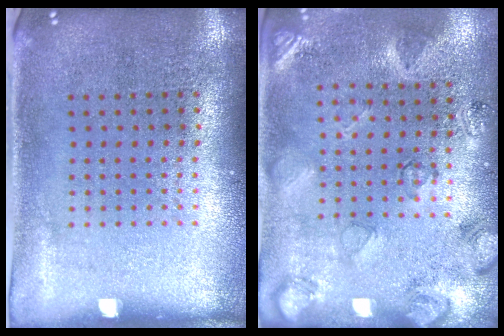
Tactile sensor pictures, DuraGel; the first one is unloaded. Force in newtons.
{"total": 2.6, "press": 1.7, "slide": 1.9}